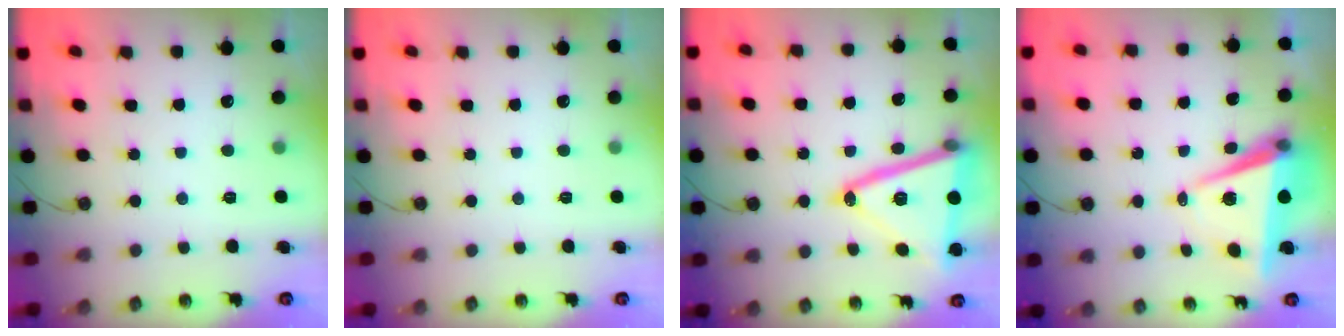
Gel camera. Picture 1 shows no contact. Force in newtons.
{"total": 0.0}
{"total": 23.7, "press": 23.4, "slide": 3.4}
{"total": 7.9, "press": 6.7, "slide": 4.2}